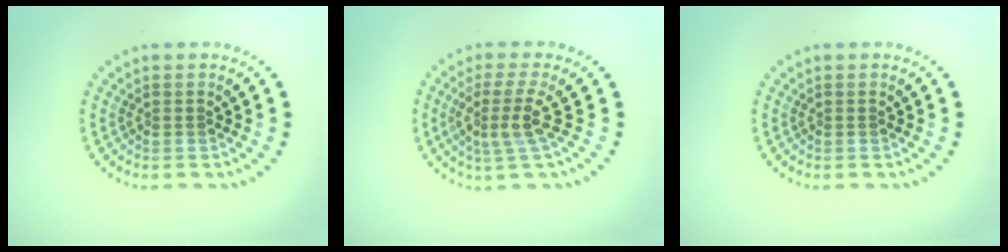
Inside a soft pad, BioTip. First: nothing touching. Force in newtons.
{"total": 3.1, "press": 2.4, "slide": 2.0}
{"total": 0.0}